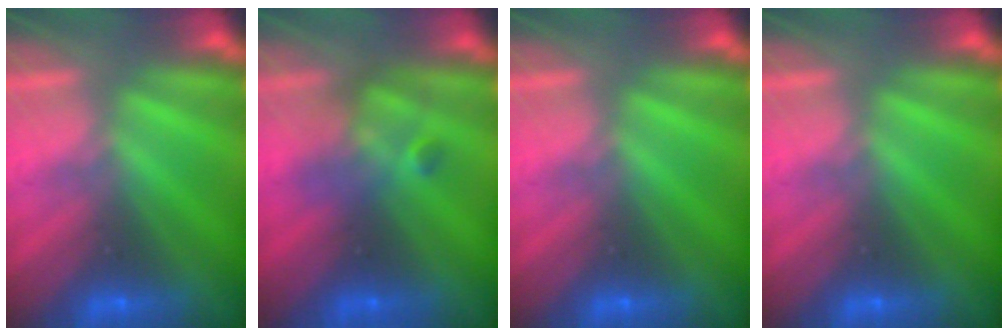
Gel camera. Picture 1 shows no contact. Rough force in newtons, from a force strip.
{"total": 2.5}
{"total": 0.0}
{"total": 0.0}